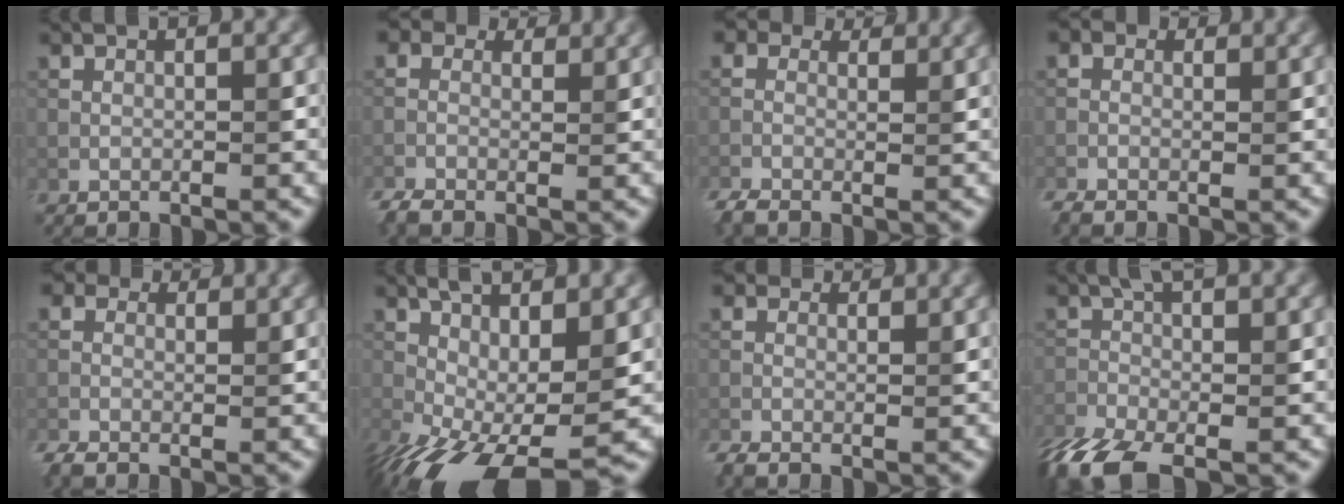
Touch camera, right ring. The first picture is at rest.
{"total": 4.3, "force": [0.3, 3.2, 2.9], "torque": [-0.059, -0.002, 0.002]}
{"total": 4.5, "force": [0.8, 3.3, 3.0], "torque": [-0.064, -0.001, 0.007]}
{"total": 2.8, "force": [-0.7, 2.0, 1.8], "torque": [-0.032, -0.001, -0.011]}
{"total": 3.6, "force": [0.2, 2.7, 2.4], "torque": [-0.050, -0.002, -0.001]}
{"total": 13.8, "force": [-2.0, 5.8, 12.3], "torque": [-0.220, -0.025, -0.009]}
{"total": 2.6, "force": [0.4, 1.9, 1.7], "torque": [-0.039, -0.007, -0.001]}
{"total": 8.4, "force": [-4.4, 2.8, 6.6], "torque": [-0.131, -0.015, -0.088]}